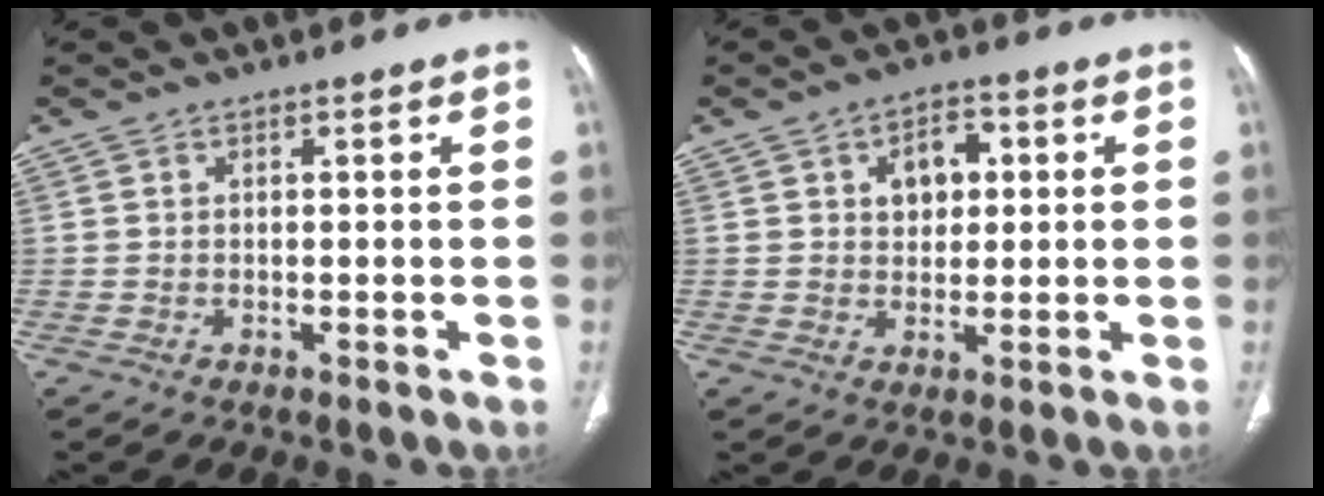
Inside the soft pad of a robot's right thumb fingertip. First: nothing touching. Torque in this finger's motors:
{"motor_torque": [-0.52, 0.57, 0.20, 0.39, 0.03]}